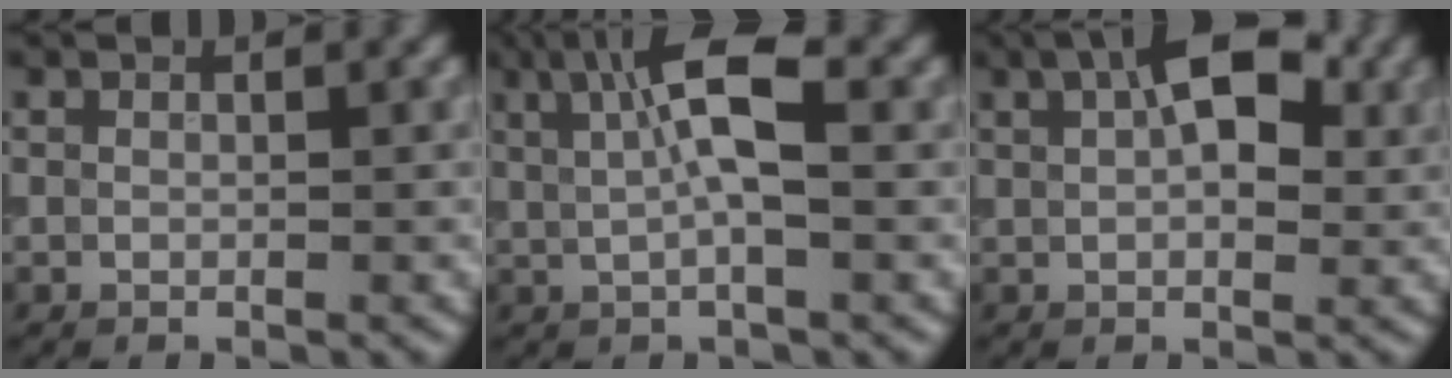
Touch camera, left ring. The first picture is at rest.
{"total": 5.1, "force": [1.3, 1.2, 4.8], "torque": [-0.085, 0.004, 0.017]}
{"total": 6.4, "force": [2.4, 3.2, 5.1], "torque": [-0.072, 0.017, 0.025]}